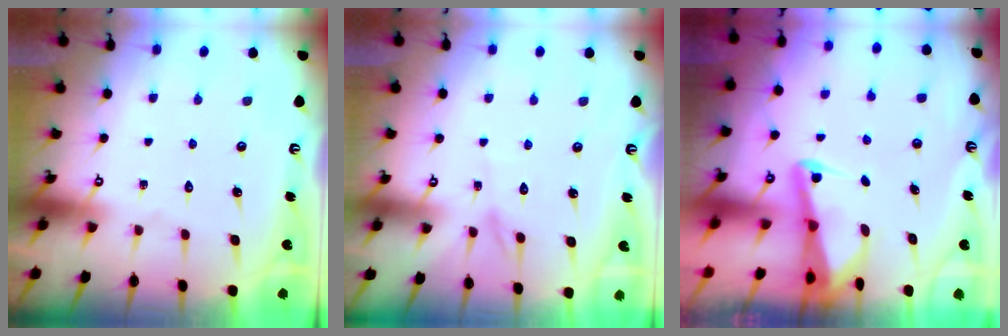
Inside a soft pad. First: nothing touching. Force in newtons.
{"total": 2.4, "press": 2.4, "slide": 0.3}
{"total": 2.7, "press": 2.6, "slide": 0.6}